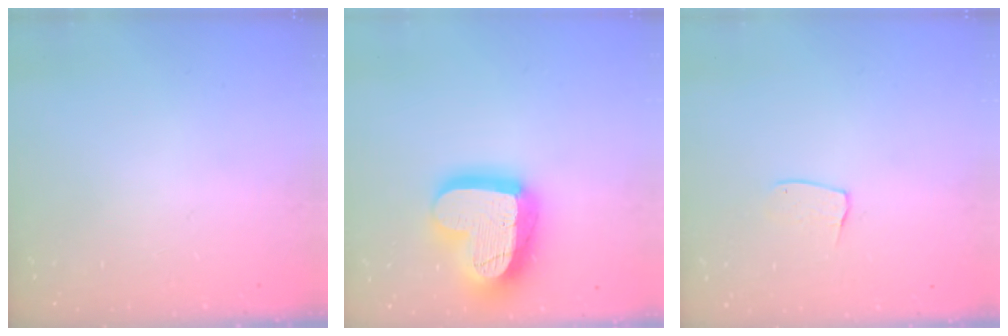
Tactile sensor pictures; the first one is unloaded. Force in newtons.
{"total": 23.3, "press": 23.3, "slide": 1.9}
{"total": 5.6, "press": 5.6, "slide": 0.3}